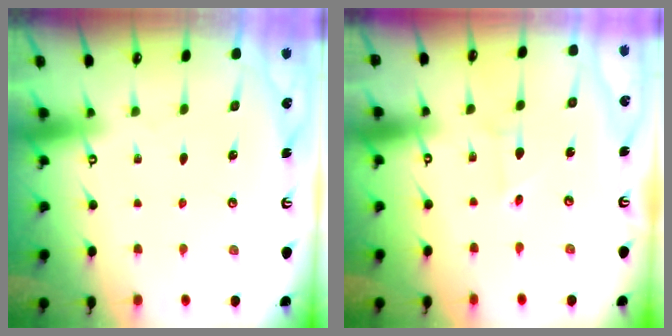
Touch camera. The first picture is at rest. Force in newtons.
{"total": 1.8, "press": 1.8, "slide": 0.1}